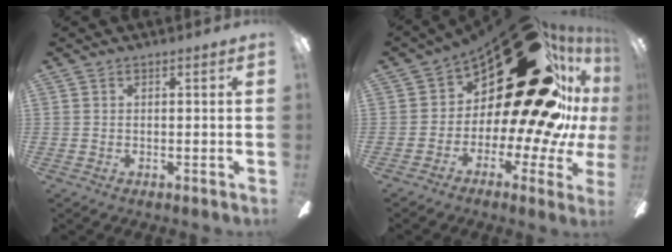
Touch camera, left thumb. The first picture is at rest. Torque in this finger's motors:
{"motor_torque": [0.76, 4.25, 1.65, -1.12, 0.12]}